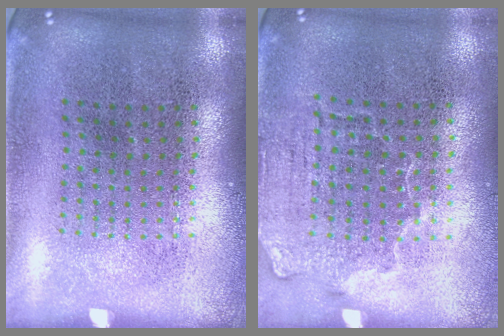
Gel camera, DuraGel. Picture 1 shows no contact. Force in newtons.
{"total": 1.5, "press": 1.2, "slide": 0.8}